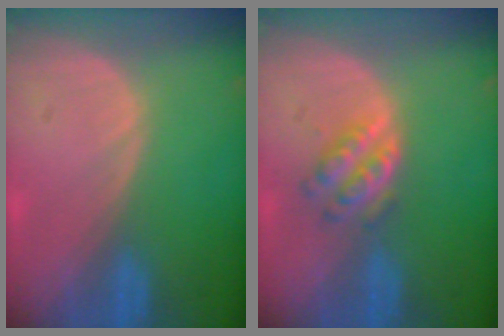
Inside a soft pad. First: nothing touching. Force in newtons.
{"total": 4.2, "press": 4.2, "slide": 0.1}